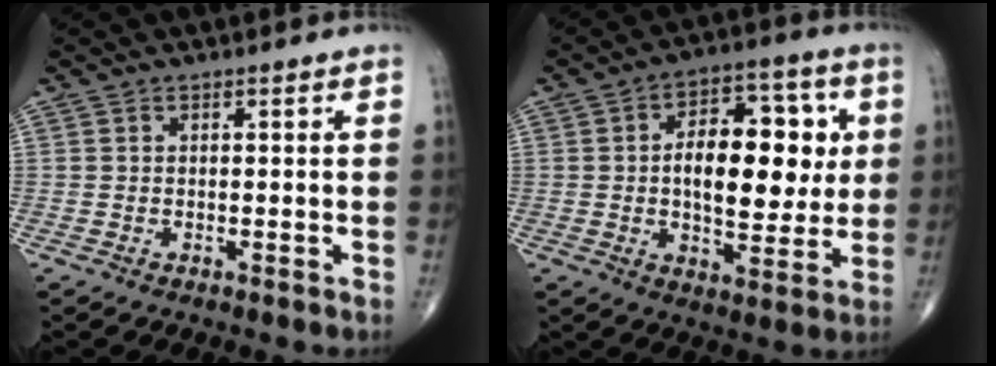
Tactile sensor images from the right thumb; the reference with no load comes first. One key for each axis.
{"total": 17.1, "fx": 1.6, "fy": 9.1, "fz": 14.3, "tx": -0.177, "ty": 0.009, "tz": 0.023}